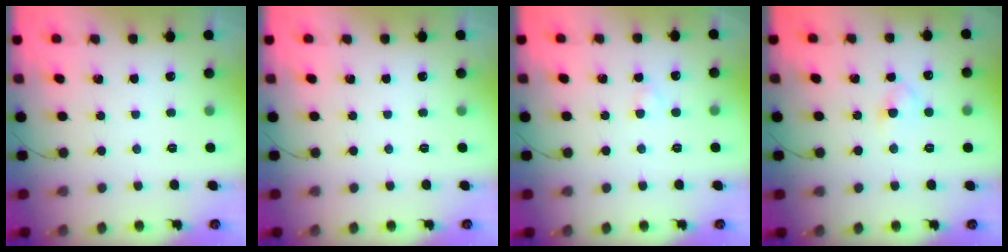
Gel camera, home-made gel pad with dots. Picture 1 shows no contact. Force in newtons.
{"total": 0.0}
{"total": 1.6, "press": 1.4, "slide": 0.7}
{"total": 3.3, "press": 3.0, "slide": 1.4}